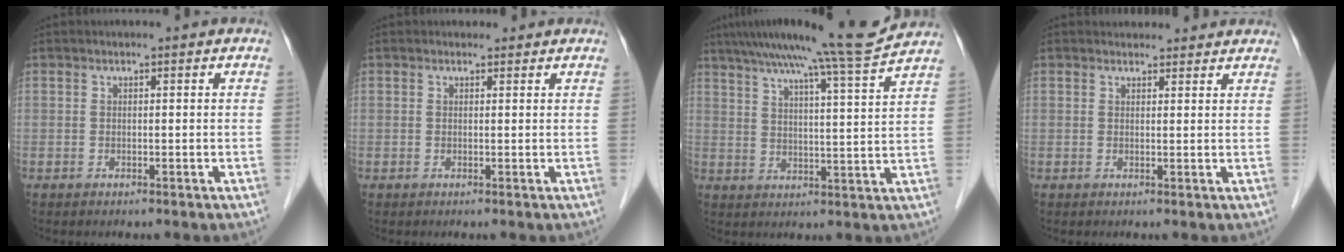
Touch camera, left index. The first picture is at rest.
{"total": 1.1, "force": [0.9, 0.6, 0.0], "torque": [-0.003, 0.002, 0.008]}
{"total": 14.8, "force": [12.7, -1.8, 7.4], "torque": [-0.121, -0.013, 0.176]}
{"total": 5.2, "force": [4.8, 1.8, 0.9], "torque": [-0.002, 0.016, 0.052]}